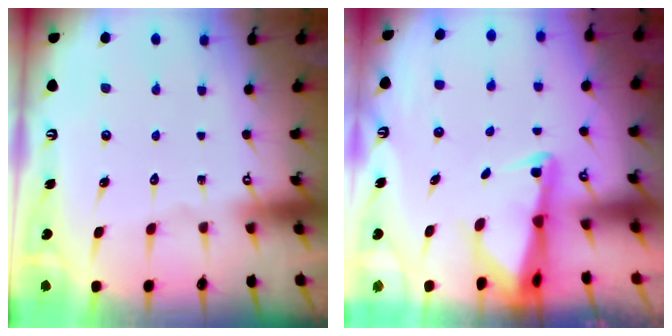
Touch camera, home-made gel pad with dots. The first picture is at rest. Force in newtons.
{"total": 2.6, "press": 2.6, "slide": 0.5}